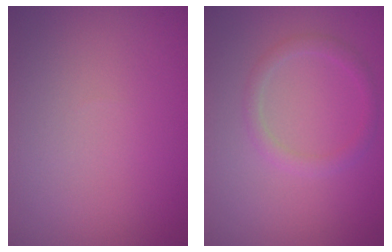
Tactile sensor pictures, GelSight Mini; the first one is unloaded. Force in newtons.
{"total": 1.6, "press": 1.6, "slide": 0.1}